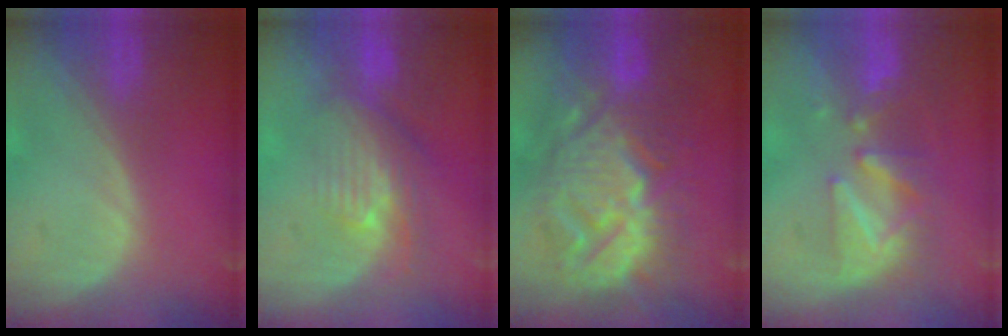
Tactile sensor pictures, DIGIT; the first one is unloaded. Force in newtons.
{"total": 7.9, "press": 7.0, "slide": 3.5}
{"total": 14.0, "press": 13.9, "slide": 1.4}
{"total": 8.1, "press": 7.5, "slide": 3.2}